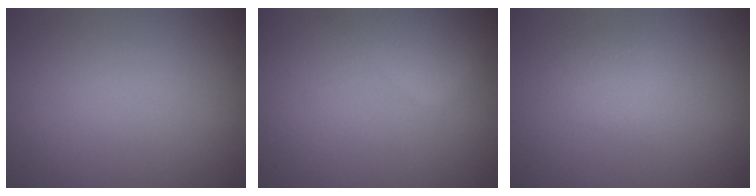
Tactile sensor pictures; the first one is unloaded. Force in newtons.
{"total": 3.9, "press": 3.9, "slide": 0.3}
{"total": 1.2, "press": 1.2, "slide": 0.0}